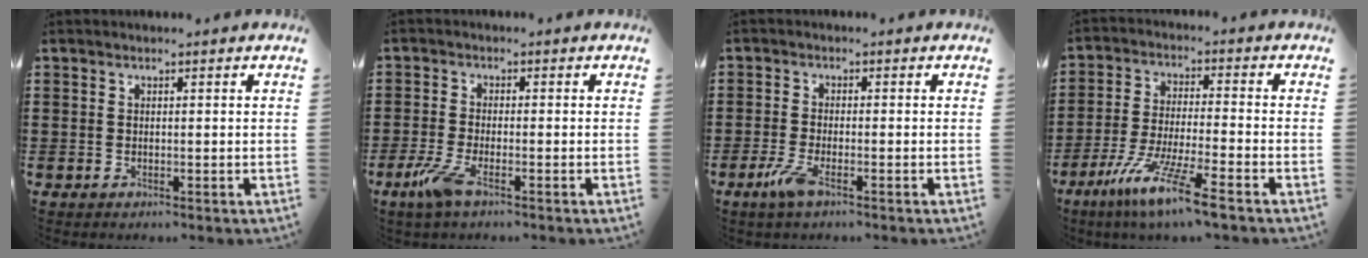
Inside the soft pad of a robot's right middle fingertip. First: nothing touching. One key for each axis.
{"total": 4.3, "fx": -2.1, "fy": 1.0, "fz": 3.6, "tx": -0.093, "ty": -0.016, "tz": -0.045}
{"total": 3.5, "fx": -1.6, "fy": 0.9, "fz": 2.9, "tx": -0.068, "ty": -0.008, "tz": -0.035}
{"total": 9.5, "fx": -6.8, "fy": 0.1, "fz": 6.6, "tx": -0.137, "ty": -0.013, "tz": -0.133}